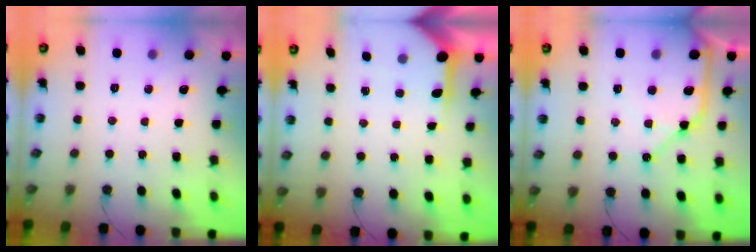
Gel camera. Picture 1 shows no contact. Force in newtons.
{"total": 5.5, "press": 5.5, "slide": 0.4}
{"total": 11.8, "press": 11.7, "slide": 1.4}